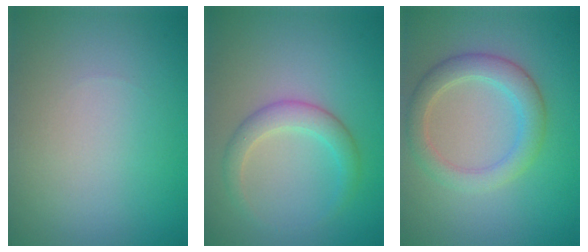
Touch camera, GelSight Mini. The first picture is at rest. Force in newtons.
{"total": 2.6, "press": 2.6, "slide": 0.1}
{"total": 3.7, "press": 3.7, "slide": 0.3}